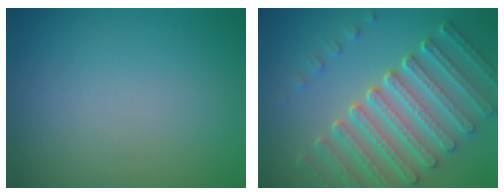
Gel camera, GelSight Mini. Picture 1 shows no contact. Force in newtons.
{"total": 7.5, "press": 5.6, "slide": 4.9}